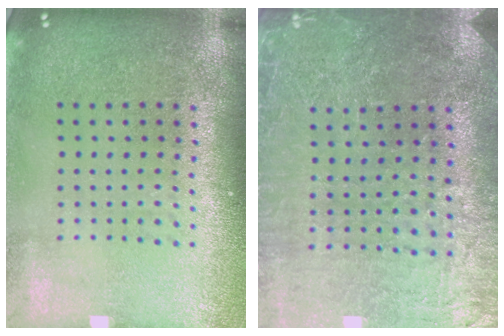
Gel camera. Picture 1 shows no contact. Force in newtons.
{"total": 1.6, "press": 1.6, "slide": 0.1}